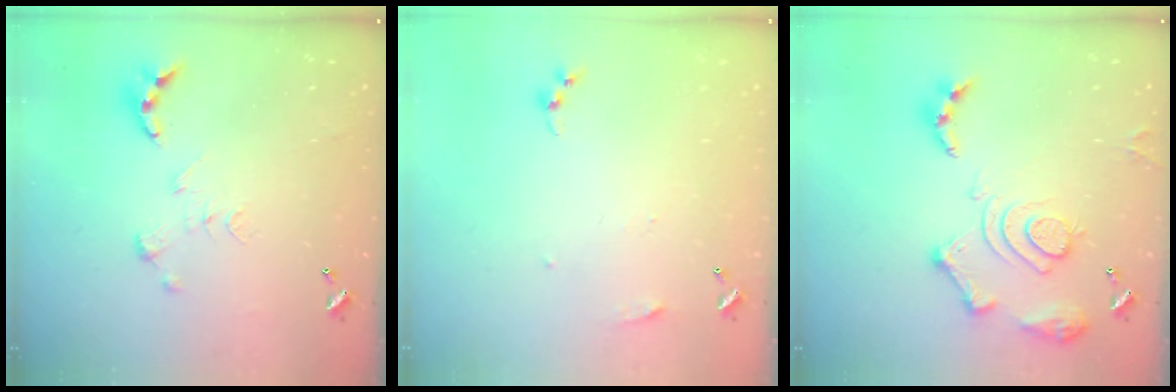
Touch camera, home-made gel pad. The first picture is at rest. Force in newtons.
{"total": 5.1, "press": 5.0, "slide": 0.6}
{"total": 16.1, "press": 16.0, "slide": 1.8}